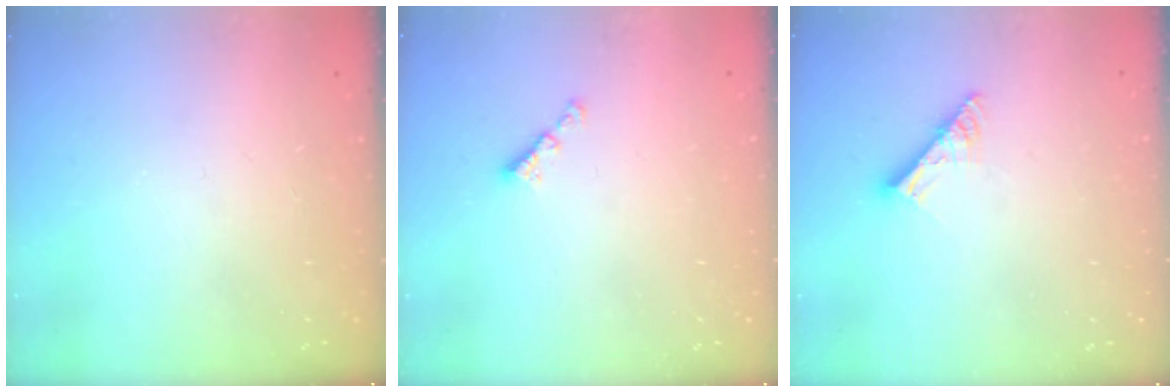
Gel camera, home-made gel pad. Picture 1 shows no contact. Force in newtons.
{"total": 2.5, "press": 2.5, "slide": 0.4}
{"total": 8.5, "press": 8.4, "slide": 0.8}